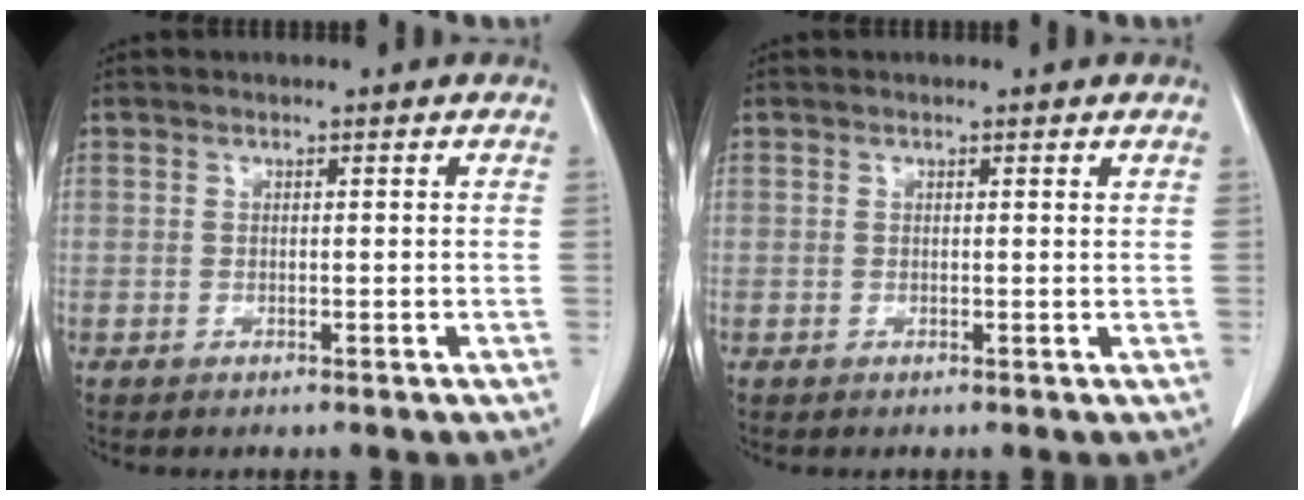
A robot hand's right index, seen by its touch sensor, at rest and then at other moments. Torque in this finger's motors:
{"motor_torque": [-0.17, 0.05, -0.02, -0.01]}